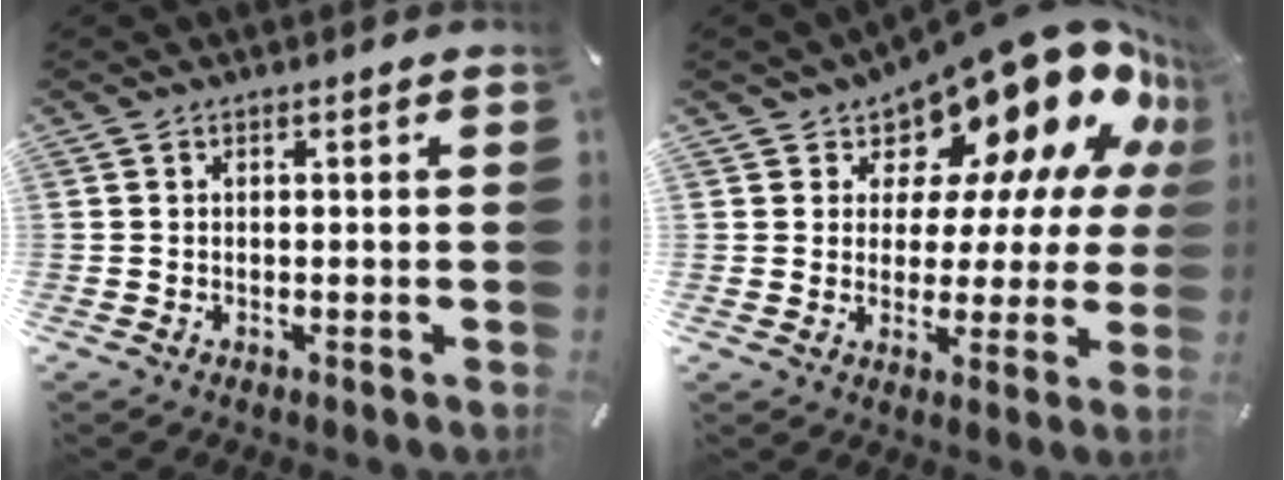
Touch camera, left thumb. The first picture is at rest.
{"total": 16.9, "force": [12.7, 8.1, 7.5], "torque": [-0.127, -0.108, 0.218]}